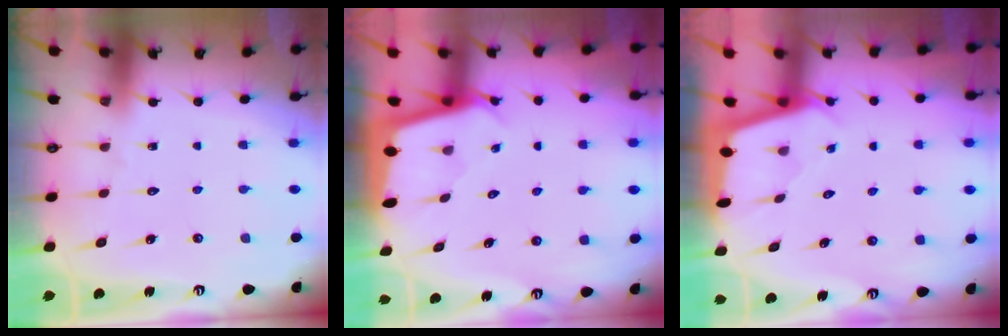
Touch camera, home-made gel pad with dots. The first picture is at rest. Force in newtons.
{"total": 2.5, "press": 2.5, "slide": 0.1}
{"total": 1.8, "press": 1.8, "slide": 0.1}